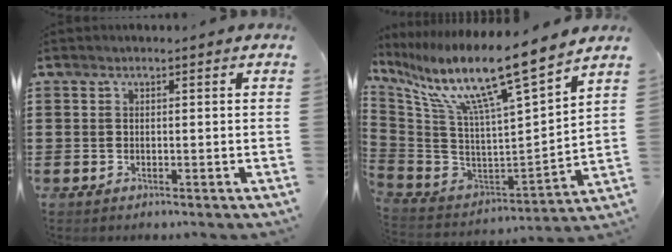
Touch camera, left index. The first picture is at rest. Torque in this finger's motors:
{"motor_torque": [1.12, -1.01, 0.59, 0.21]}